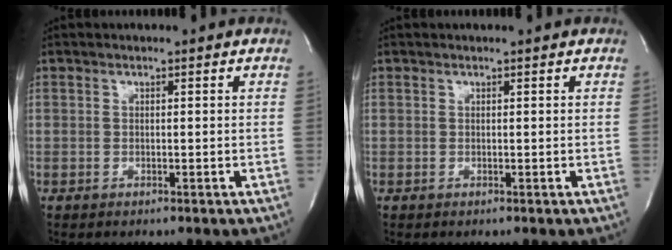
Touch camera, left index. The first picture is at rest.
{"total": 0.0}